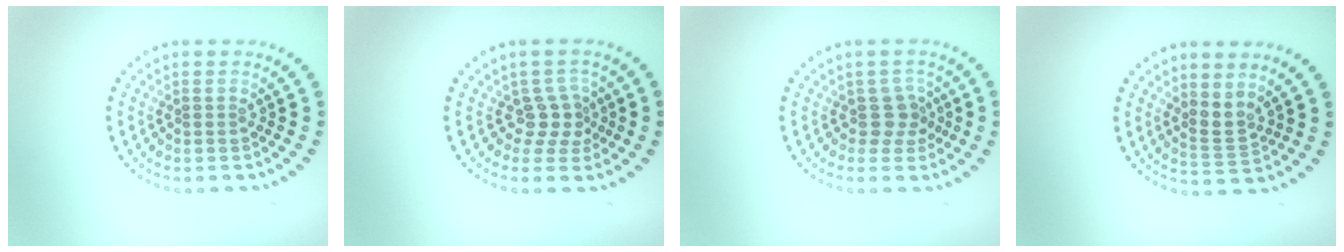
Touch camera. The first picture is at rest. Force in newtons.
{"total": 2.2, "press": 1.5, "slide": 1.7}
{"total": 2.1, "press": 1.6, "slide": 1.4}
{"total": 1.9, "press": 1.3, "slide": 1.4}